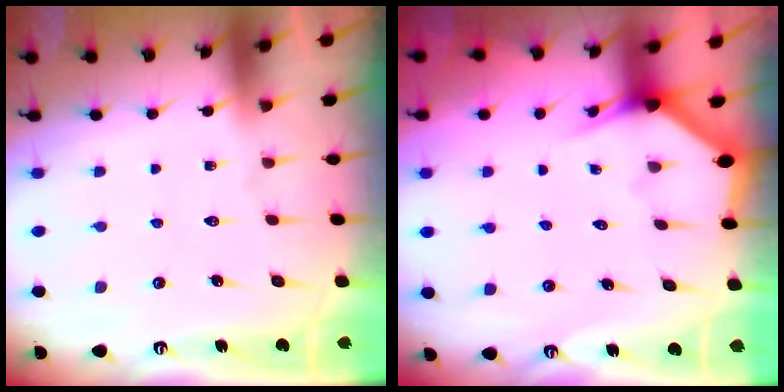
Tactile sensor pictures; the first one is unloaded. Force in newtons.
{"total": 3.7, "press": 3.7, "slide": 0.2}